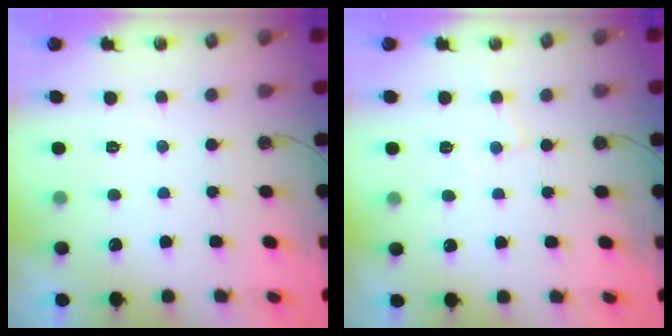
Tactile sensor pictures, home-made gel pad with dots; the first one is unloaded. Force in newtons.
{"total": 5.4, "press": 5.4, "slide": 0.7}